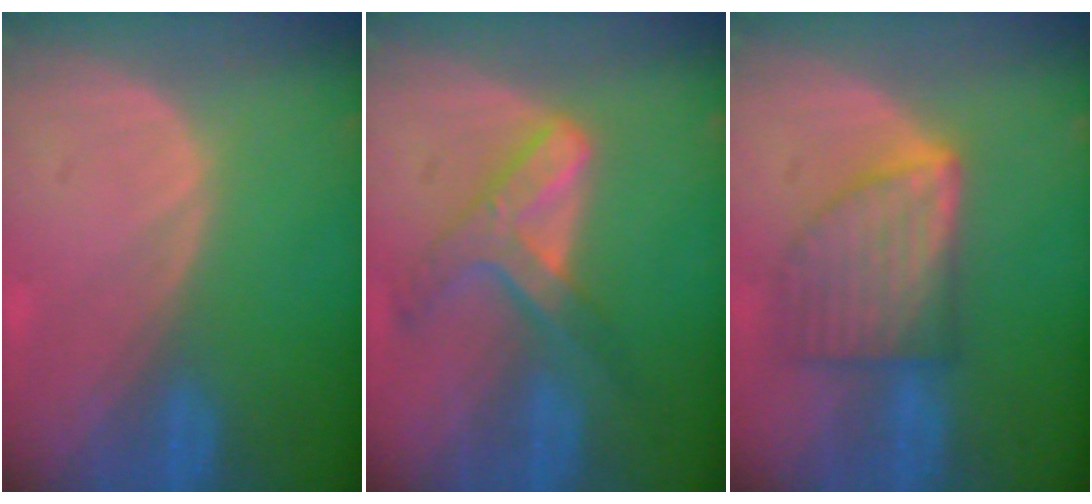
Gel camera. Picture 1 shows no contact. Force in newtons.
{"total": 7.1, "press": 6.0, "slide": 3.8}
{"total": 7.6, "press": 7.6, "slide": 0.3}